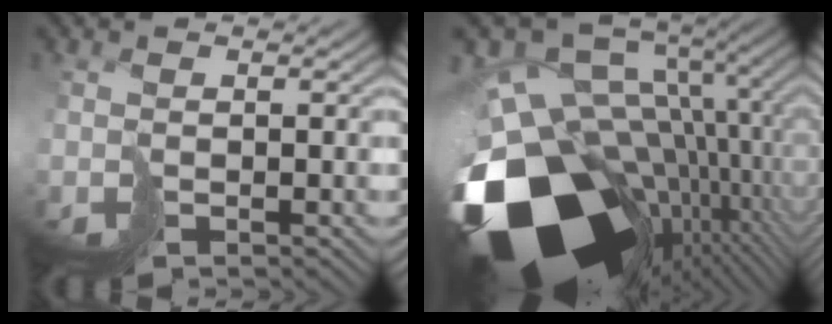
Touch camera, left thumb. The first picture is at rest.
{"total": 20.5, "force": [-6.0, 13.2, 14.5], "torque": [-0.311, -0.038, -0.074]}